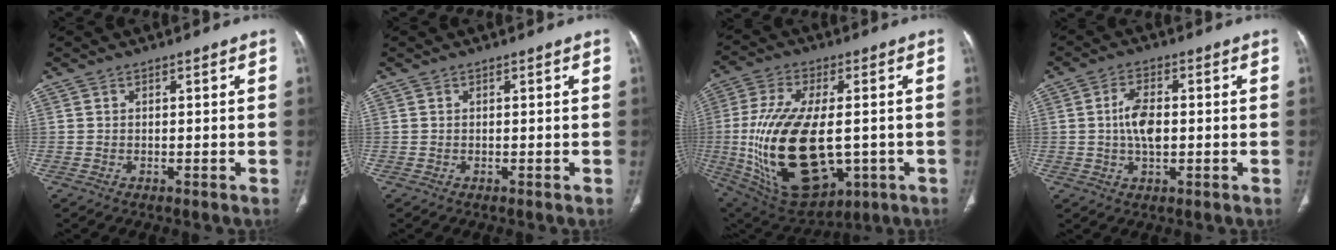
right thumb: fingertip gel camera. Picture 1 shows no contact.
{"total": 0.0}
{"total": 25.5, "force": [-3.0, 13.5, 21.4], "torque": [-0.431, -0.015, -0.018]}
{"total": 6.2, "force": [0.1, 3.3, 5.3], "torque": [-0.100, 0.006, -0.001]}